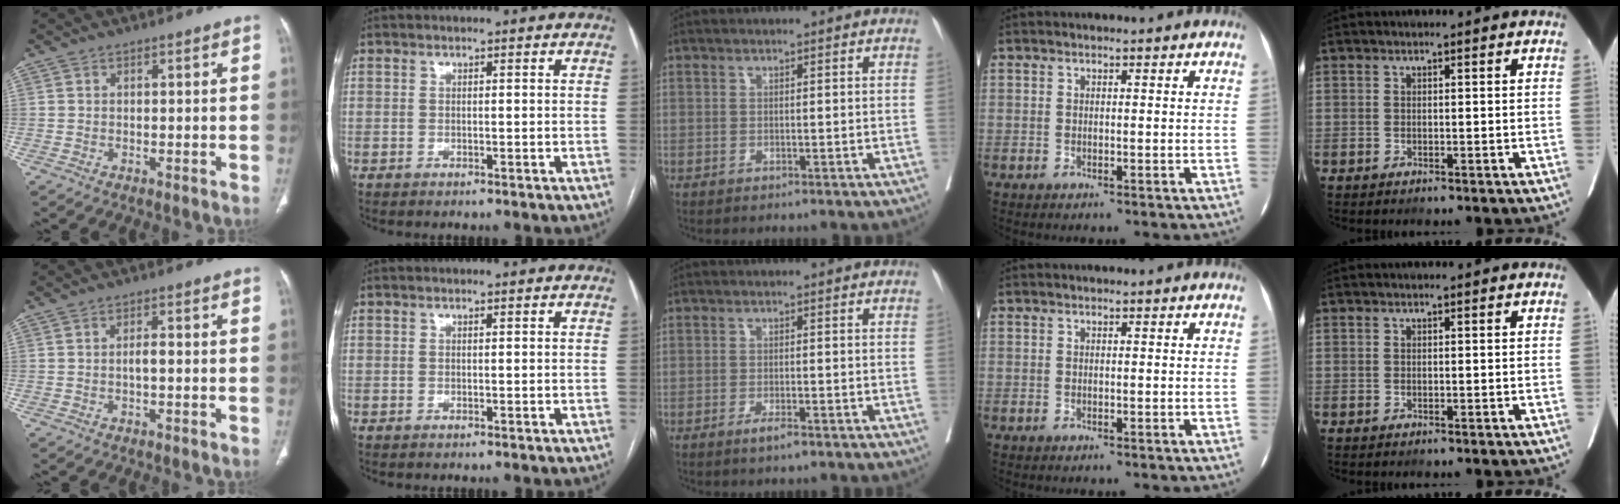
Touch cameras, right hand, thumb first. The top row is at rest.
{"thumb": {"total": 1.7, "force": [-0.2, 0.6, 1.6], "torque": [-0.031, 0.005, -0.005]}, "middle": {"total": 1.8, "force": [-1.2, 0.2, 1.4], "torque": [-0.025, -0.002, -0.020]}}